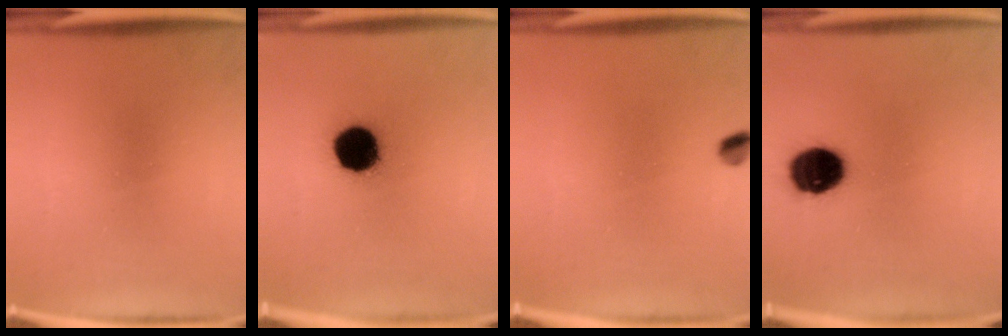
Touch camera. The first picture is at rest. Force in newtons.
{"total": 12.7}
{"total": 2.3}
{"total": 12.0}